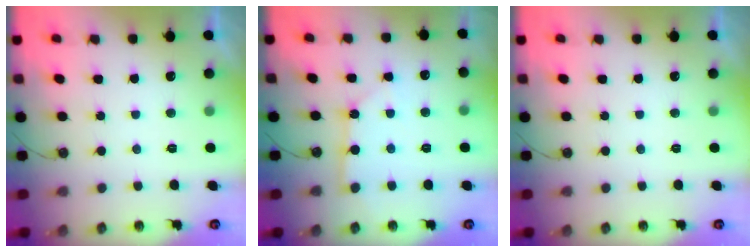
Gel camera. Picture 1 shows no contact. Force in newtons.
{"total": 2.8, "press": 2.8, "slide": 0.1}
{"total": 0.0}